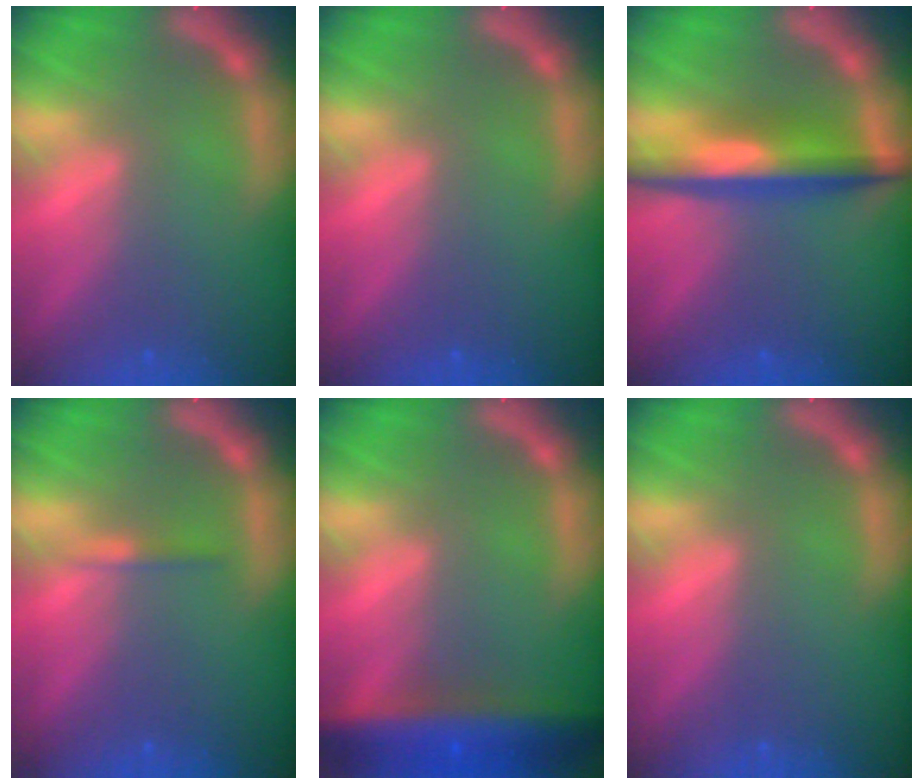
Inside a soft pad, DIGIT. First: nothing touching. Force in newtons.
{"total": 0.0}
{"total": 6.0}
{"total": 0.9}
{"total": 8.0}
{"total": 0.0}